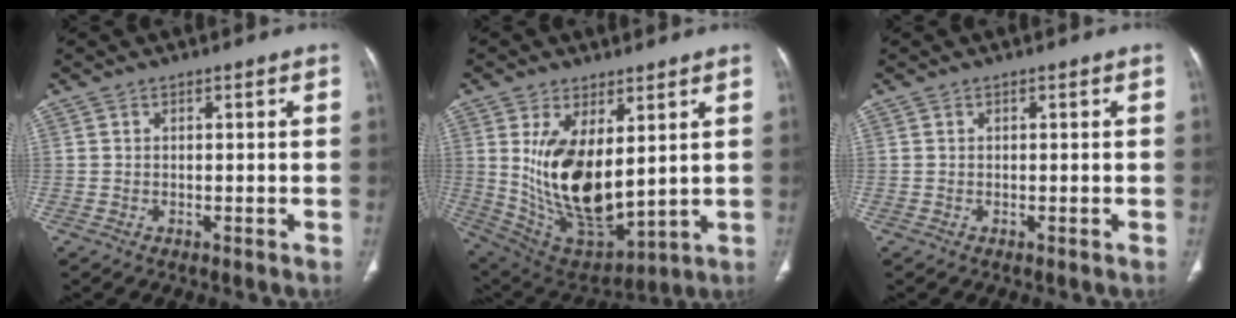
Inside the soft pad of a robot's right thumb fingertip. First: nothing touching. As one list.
[{"total": 17.4, "force": [3.4, 8.8, 14.6], "torque": [-0.250, -0.032, 0.094]}, {"total": 0.0}]